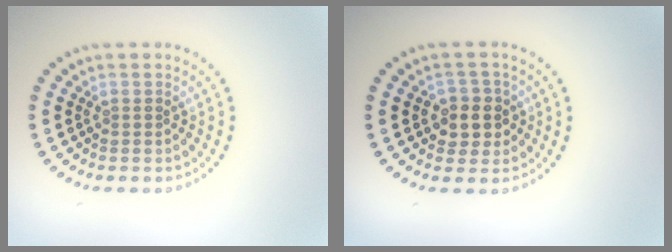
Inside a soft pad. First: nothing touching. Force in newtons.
{"total": 2.8, "press": 2.6, "slide": 0.9}